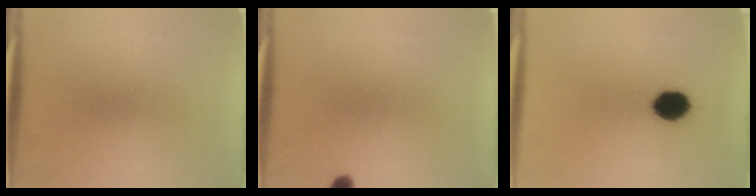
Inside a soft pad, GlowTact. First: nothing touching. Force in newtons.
{"total": 1.3}
{"total": 8.2}